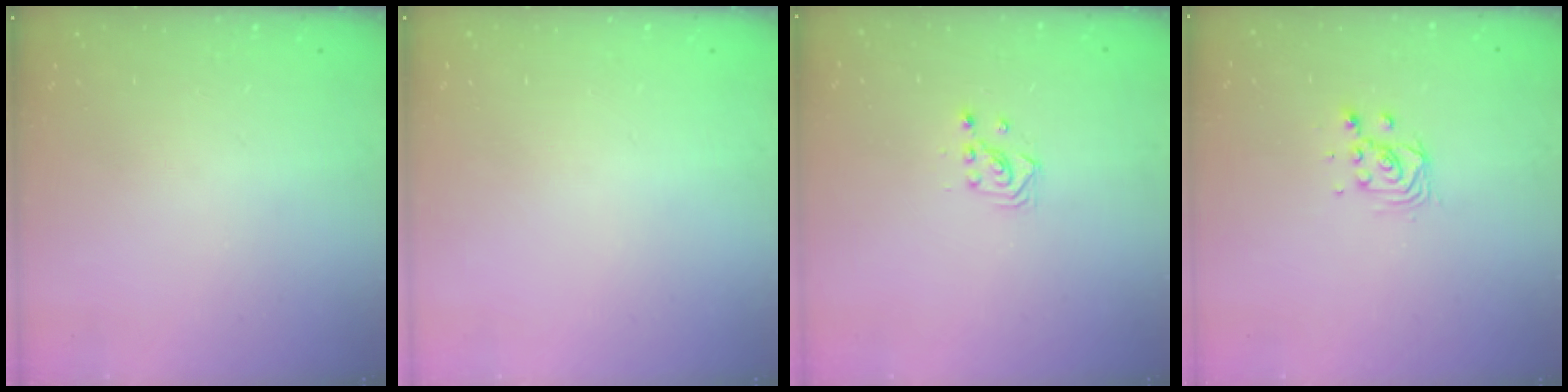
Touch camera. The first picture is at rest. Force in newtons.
{"total": 0.0}
{"total": 2.9, "press": 2.9, "slide": 0.3}
{"total": 3.6, "press": 3.6, "slide": 0.1}